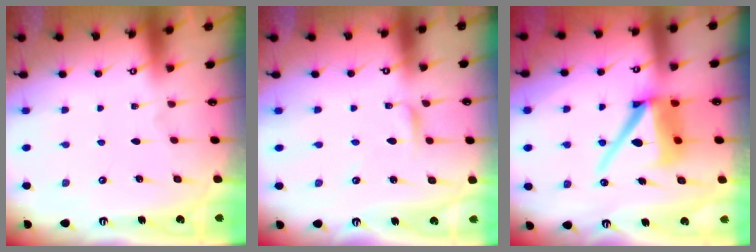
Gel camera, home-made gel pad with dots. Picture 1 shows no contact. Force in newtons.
{"total": 2.1, "press": 2.1, "slide": 0.2}
{"total": 14.5, "press": 14.4, "slide": 1.6}